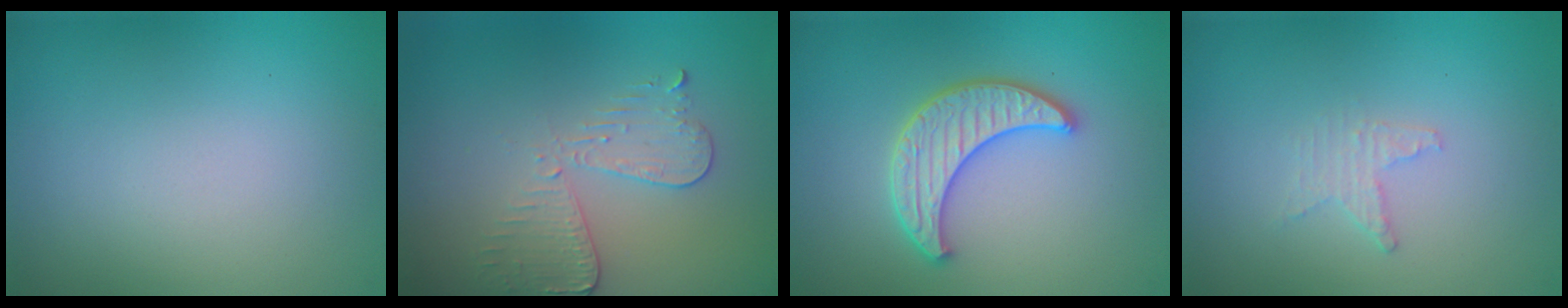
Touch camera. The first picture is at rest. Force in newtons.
{"total": 2.9, "press": 2.7, "slide": 1.2}
{"total": 3.8, "press": 3.5, "slide": 1.4}
{"total": 1.2, "press": 1.2, "slide": 0.4}